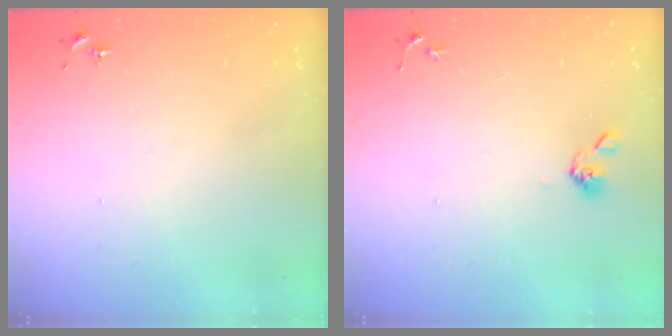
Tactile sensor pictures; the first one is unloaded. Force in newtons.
{"total": 6.0, "press": 5.4, "slide": 2.6}